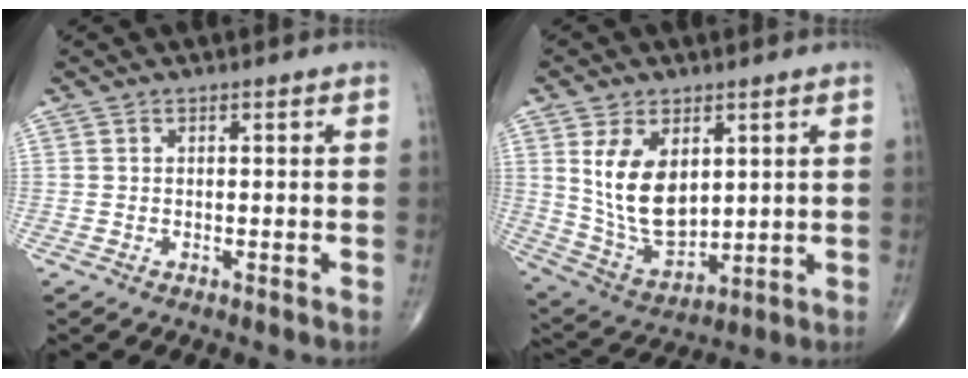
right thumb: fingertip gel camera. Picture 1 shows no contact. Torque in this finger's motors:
{"motor_torque": [-0.68, 1.19, 1.01, 0.87, 0.40]}